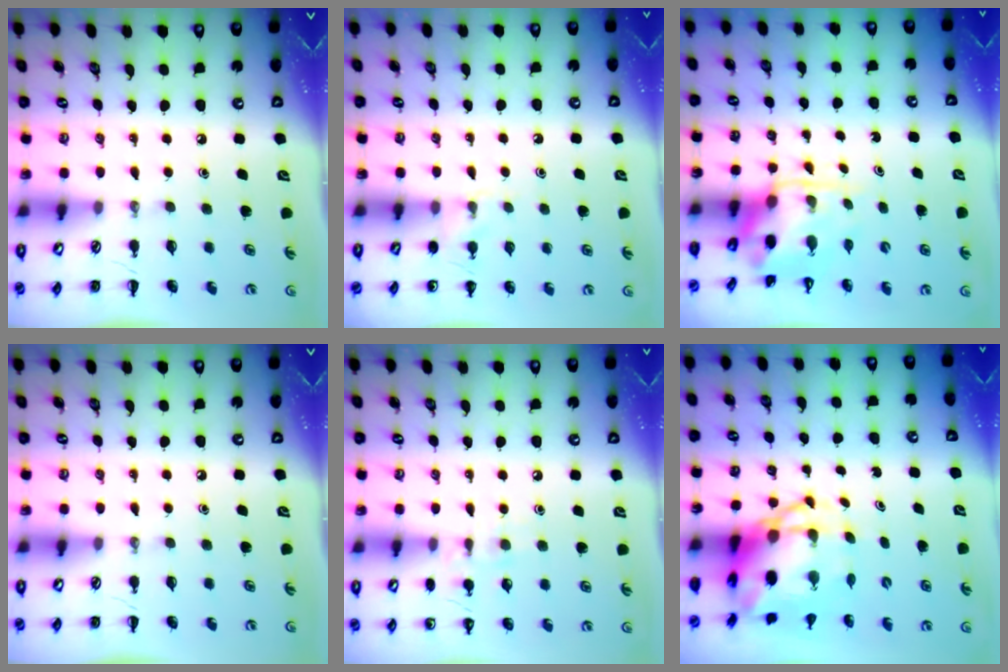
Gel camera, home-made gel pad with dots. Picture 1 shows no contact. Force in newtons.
{"total": 5.3, "press": 5.0, "slide": 1.7}
{"total": 3.6, "press": 3.5, "slide": 0.8}
{"total": 0.0}
{"total": 7.5, "press": 7.2, "slide": 2.0}
{"total": 7.1, "press": 6.8, "slide": 1.9}